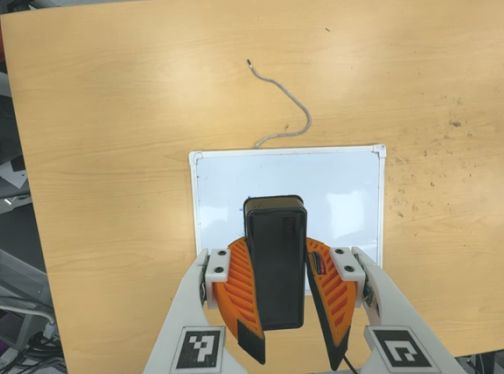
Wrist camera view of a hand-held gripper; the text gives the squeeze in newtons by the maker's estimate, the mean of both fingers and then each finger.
{"total": 10.4, "left": 9.6, "right": 11.1}